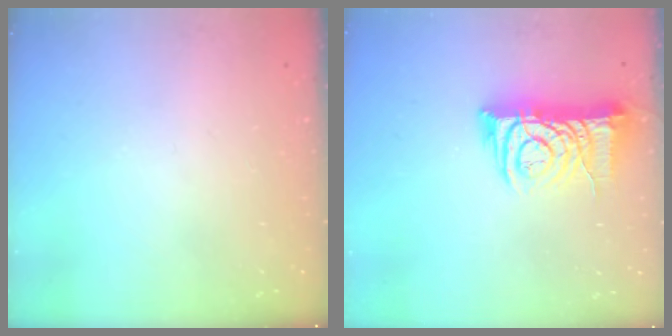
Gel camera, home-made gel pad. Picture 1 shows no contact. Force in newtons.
{"total": 9.4, "press": 9.4, "slide": 1.2}